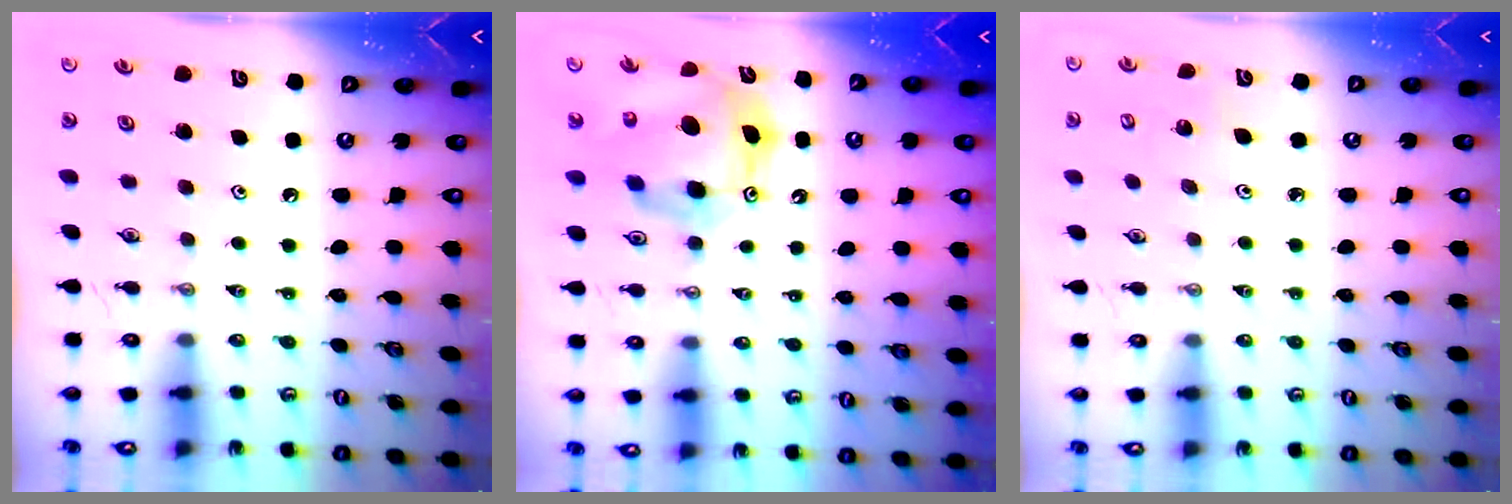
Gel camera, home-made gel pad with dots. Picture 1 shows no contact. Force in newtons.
{"total": 12.4, "press": 12.4, "slide": 1.0}
{"total": 2.8, "press": 2.7, "slide": 0.5}